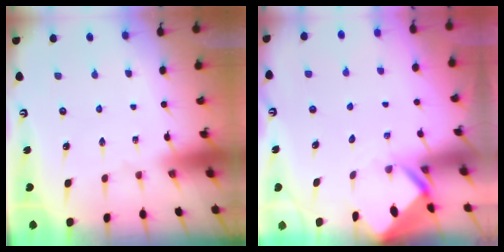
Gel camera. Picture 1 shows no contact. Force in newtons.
{"total": 3.2, "press": 3.2, "slide": 0.2}